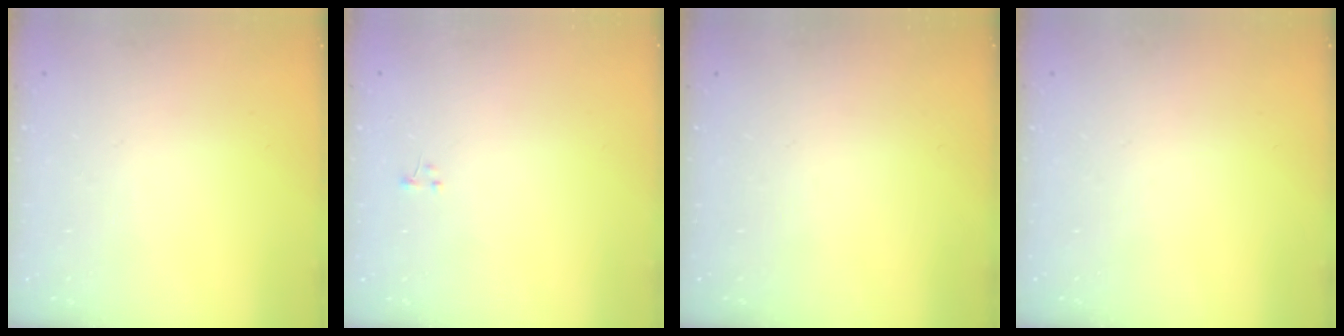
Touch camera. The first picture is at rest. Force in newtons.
{"total": 0.0}
{"total": 0.0}
{"total": 0.0}